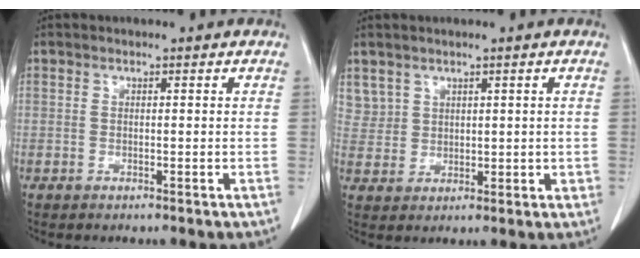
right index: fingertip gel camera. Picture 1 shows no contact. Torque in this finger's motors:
{"motor_torque": [-0.03, 0.15, 0.02, 0.04]}